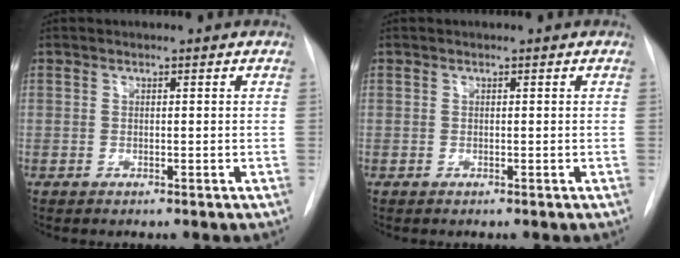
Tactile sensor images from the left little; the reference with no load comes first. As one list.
[{"total": 0.0}]